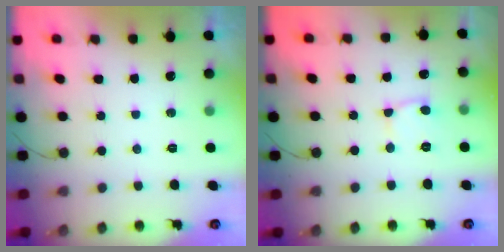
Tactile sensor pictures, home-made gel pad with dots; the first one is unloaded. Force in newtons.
{"total": 4.0, "press": 3.9, "slide": 0.5}